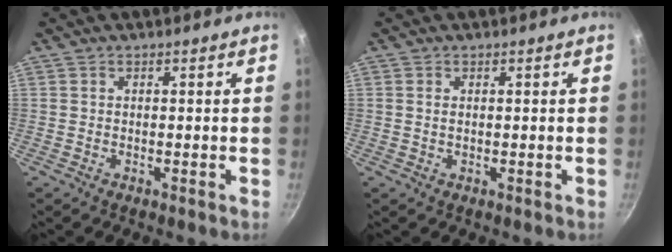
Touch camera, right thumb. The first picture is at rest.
{"total": 1.1, "force": [0.2, 0.7, 0.8], "torque": [-0.014, 0.001, 0.002]}